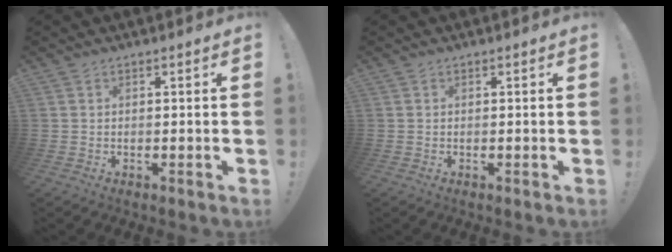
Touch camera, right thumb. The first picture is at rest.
{"total": 0.0}